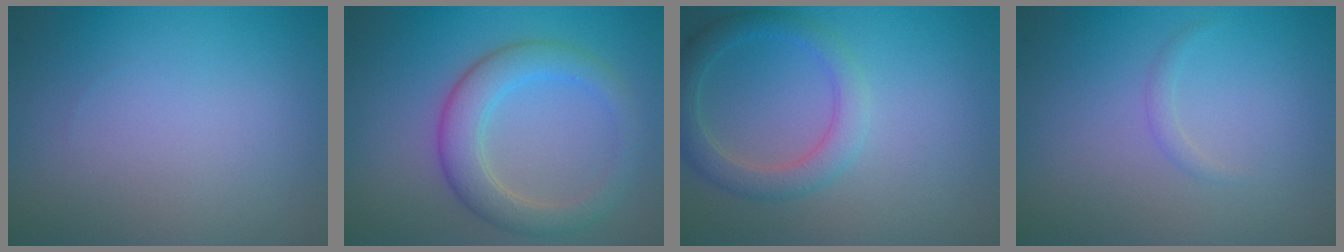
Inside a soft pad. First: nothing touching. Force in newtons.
{"total": 4.3, "press": 4.3, "slide": 0.1}
{"total": 3.0, "press": 3.0, "slide": 0.1}
{"total": 0.7, "press": 0.7, "slide": 0.0}